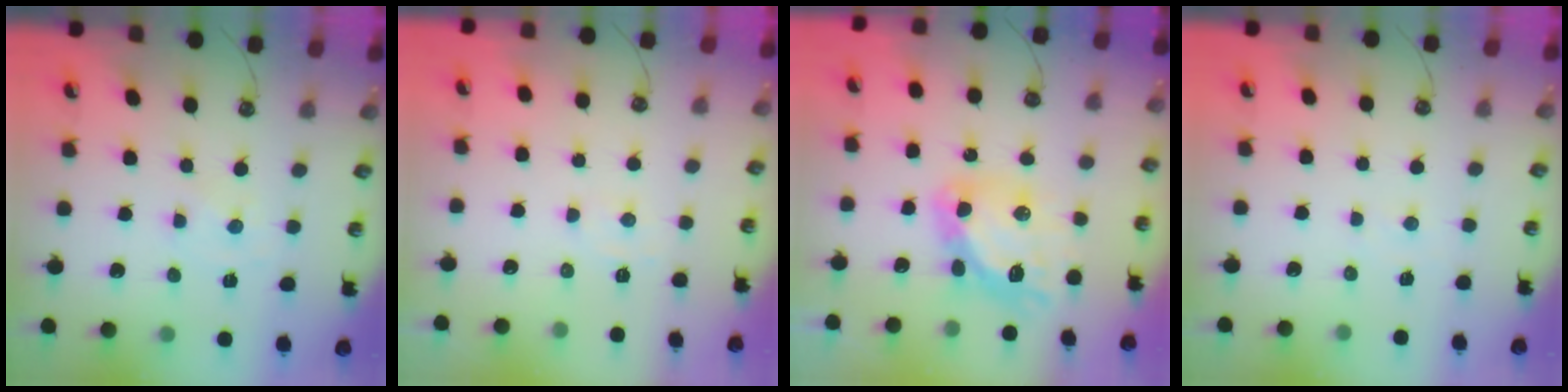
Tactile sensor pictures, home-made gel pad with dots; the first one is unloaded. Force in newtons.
{"total": 4.8, "press": 4.8, "slide": 0.6}
{"total": 14.0, "press": 13.9, "slide": 1.7}
{"total": 3.1, "press": 3.1, "slide": 0.5}